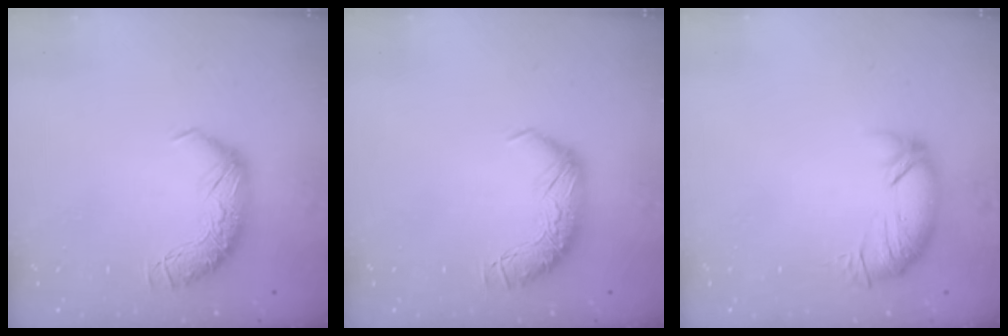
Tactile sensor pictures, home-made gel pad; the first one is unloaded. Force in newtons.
{"total": 0.0}
{"total": 3.8, "press": 3.4, "slide": 1.8}